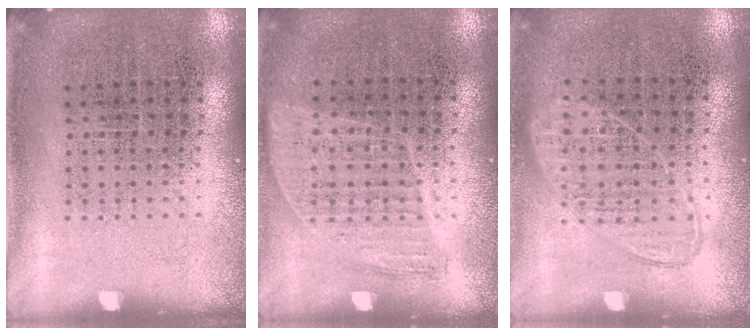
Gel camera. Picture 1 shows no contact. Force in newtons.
{"total": 0.9, "press": 0.8, "slide": 0.4}
{"total": 0.9, "press": 0.8, "slide": 0.3}